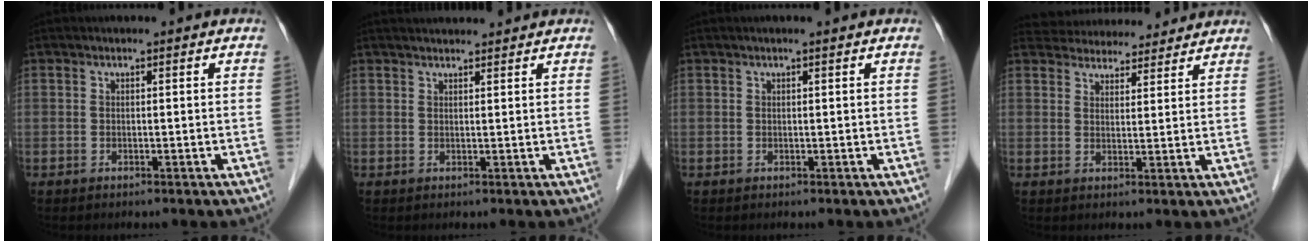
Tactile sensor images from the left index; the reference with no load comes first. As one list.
[{"total": 4.6, "force": [4.4, 0.6, 1.4], "torque": [-0.017, 0.030, 0.061]}, {"total": 0.9, "force": [0.6, -0.1, 0.7], "torque": [-0.011, 0.006, 0.010]}, {"total": 10.8, "force": [10.3, 2.9, 1.8], "torque": [-0.017, 0.027, 0.139]}]